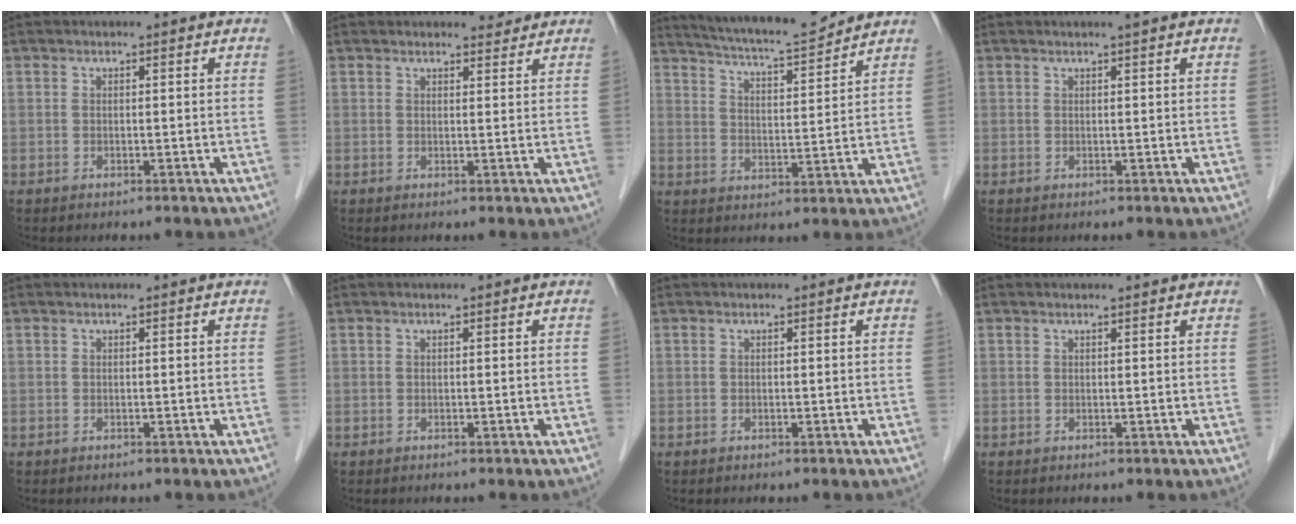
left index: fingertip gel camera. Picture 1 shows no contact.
{"total": 2.2, "force": [2.1, 0.6, 0.0], "torque": [-0.003, -0.002, 0.026]}
{"total": 11.5, "force": [10.7, 0.4, 4.0], "torque": [-0.074, 0.003, 0.170]}
{"total": 0.6, "force": [0.5, -0.2, 0.4], "torque": [-0.015, -0.004, 0.013]}
{"total": 0.0}
{"total": 0.0}
{"total": 0.0}
{"total": 1.2, "force": [1.2, 0.0, 0.4], "torque": [-0.011, 0.009, 0.018]}